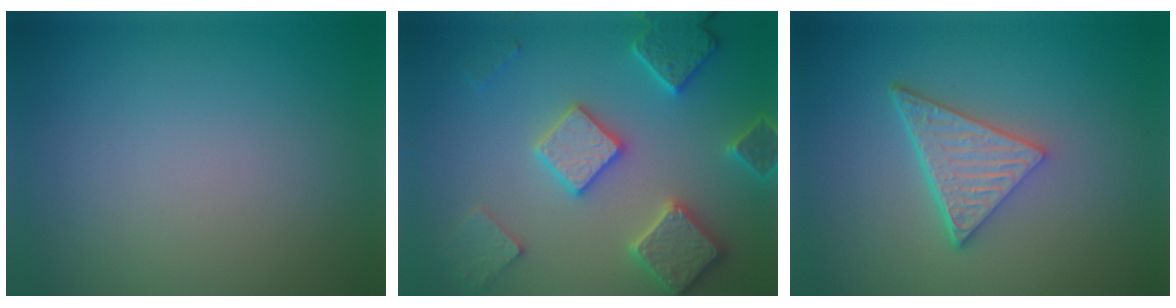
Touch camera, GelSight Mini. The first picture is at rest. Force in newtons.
{"total": 5.7, "press": 5.6, "slide": 1.3}
{"total": 4.8, "press": 3.3, "slide": 3.5}